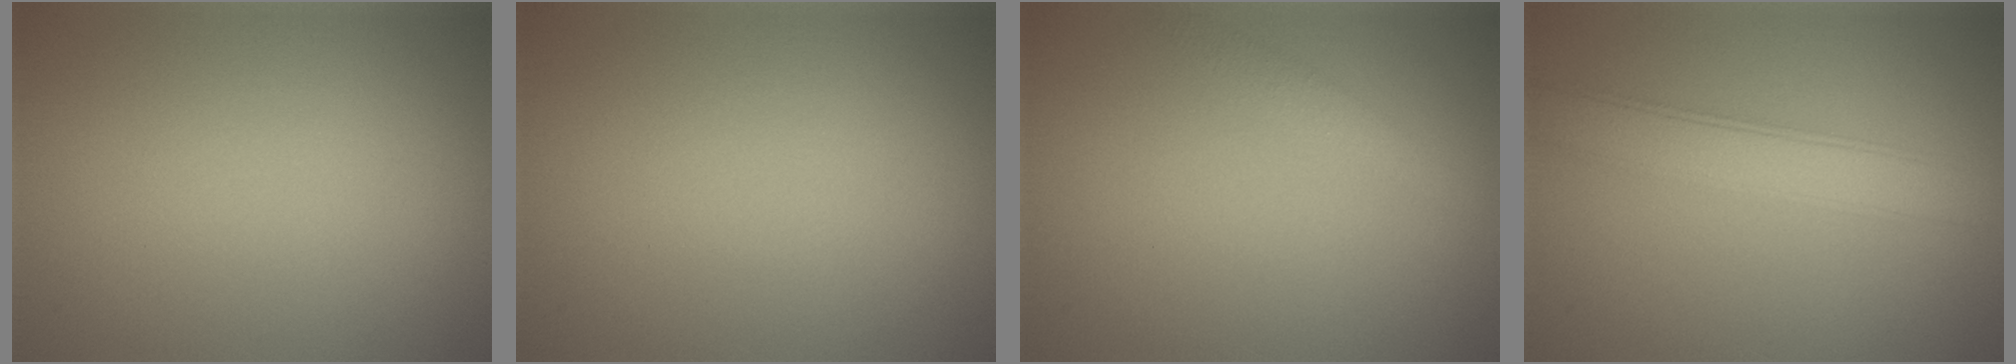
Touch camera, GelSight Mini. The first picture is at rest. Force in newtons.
{"total": 0.0}
{"total": 1.5, "press": 1.4, "slide": 0.0}
{"total": 4.2, "press": 4.2, "slide": 0.2}